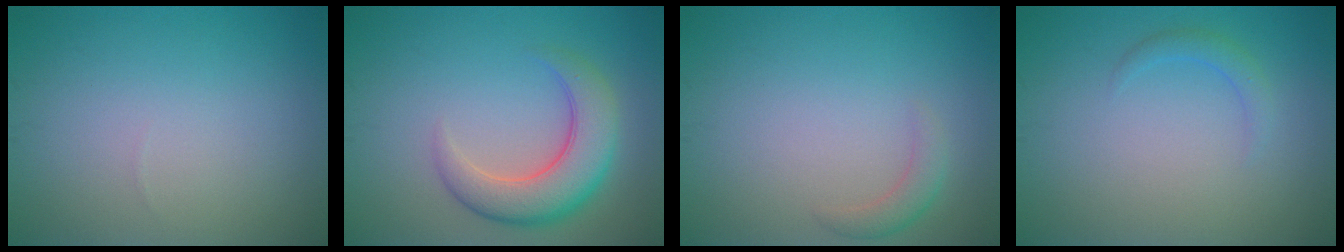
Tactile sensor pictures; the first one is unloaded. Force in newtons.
{"total": 5.9, "press": 5.8, "slide": 0.6}
{"total": 1.5, "press": 1.5, "slide": 0.1}
{"total": 1.3, "press": 1.3, "slide": 0.1}